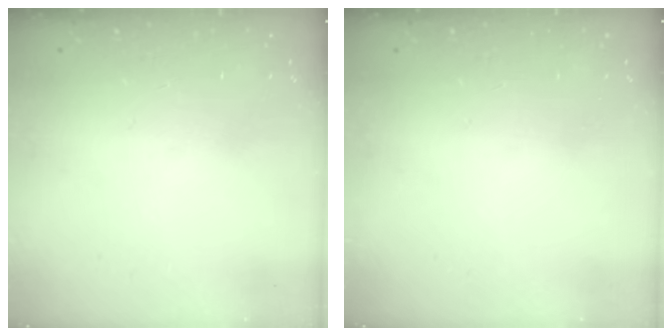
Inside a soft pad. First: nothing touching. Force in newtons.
{"total": 0.0}